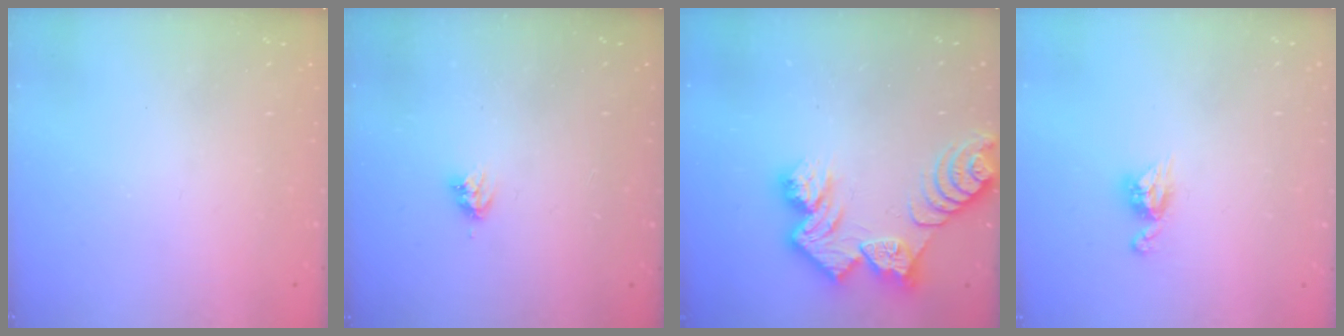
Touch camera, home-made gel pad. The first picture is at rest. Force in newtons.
{"total": 3.5, "press": 3.4, "slide": 0.5}
{"total": 12.5, "press": 12.5, "slide": 1.1}
{"total": 7.9, "press": 7.9, "slide": 0.6}